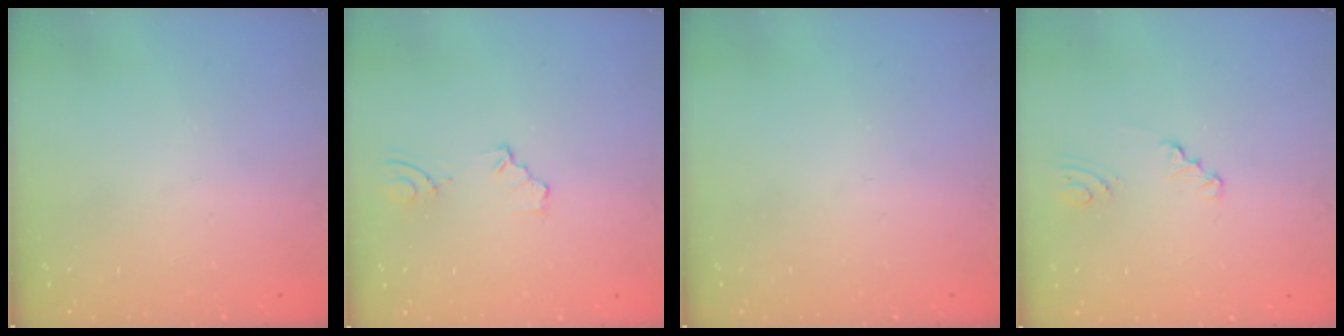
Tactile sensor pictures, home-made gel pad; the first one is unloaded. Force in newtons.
{"total": 5.7, "press": 5.6, "slide": 0.7}
{"total": 0.0}
{"total": 1.3, "press": 1.3, "slide": 0.1}